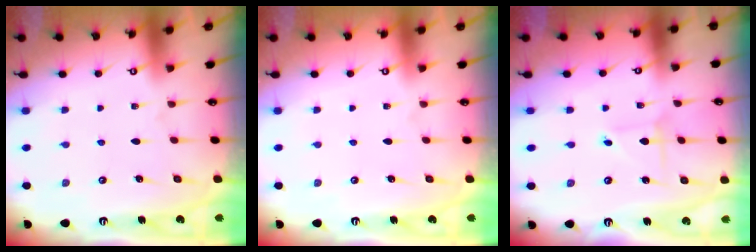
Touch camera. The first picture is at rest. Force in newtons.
{"total": 0.0}
{"total": 1.4, "press": 1.4, "slide": 0.1}